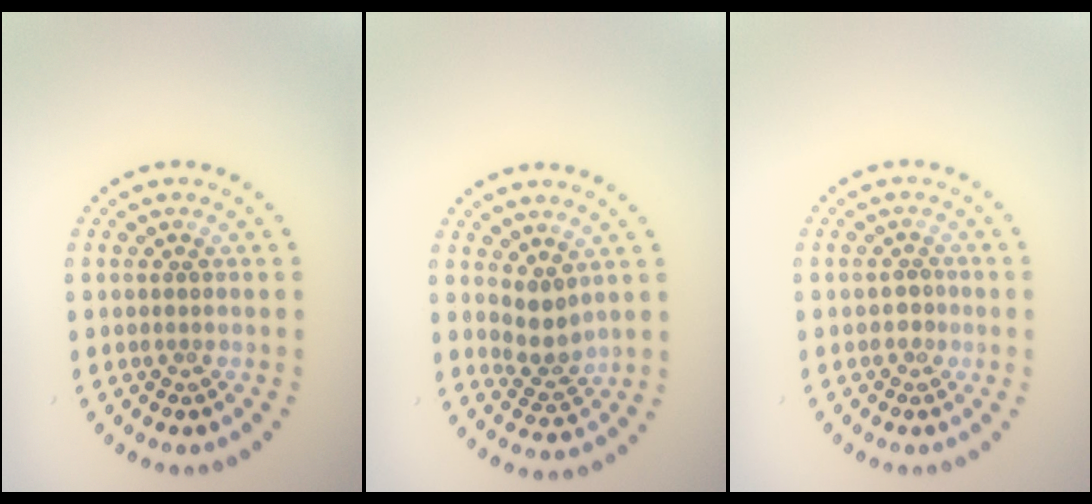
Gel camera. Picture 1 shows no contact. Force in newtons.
{"total": 2.4, "press": 2.0, "slide": 1.4}
{"total": 1.0, "press": 0.9, "slide": 0.4}